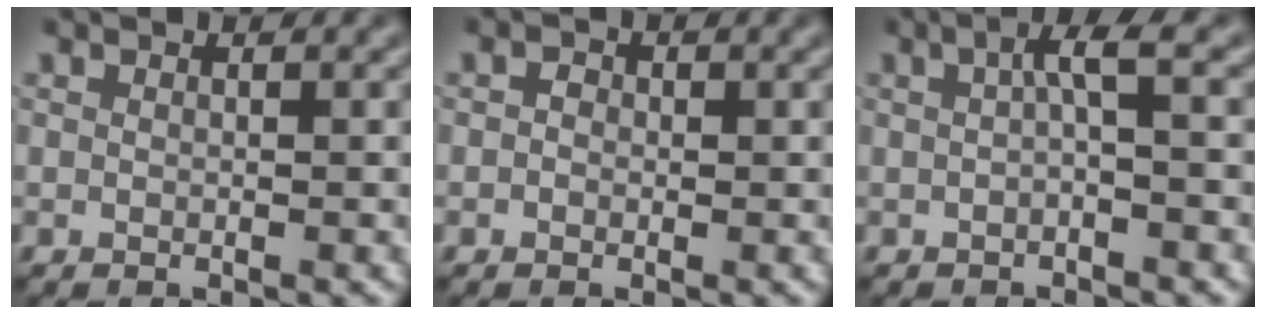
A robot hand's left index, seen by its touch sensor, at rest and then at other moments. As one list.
[{"total": 1.1, "force": [0.1, 0.9, 0.5], "torque": [-0.006, -0.002, -0.010]}, {"total": 2.2, "force": [0.2, 0.2, 2.2], "torque": [-0.040, 0.007, 0.003]}]